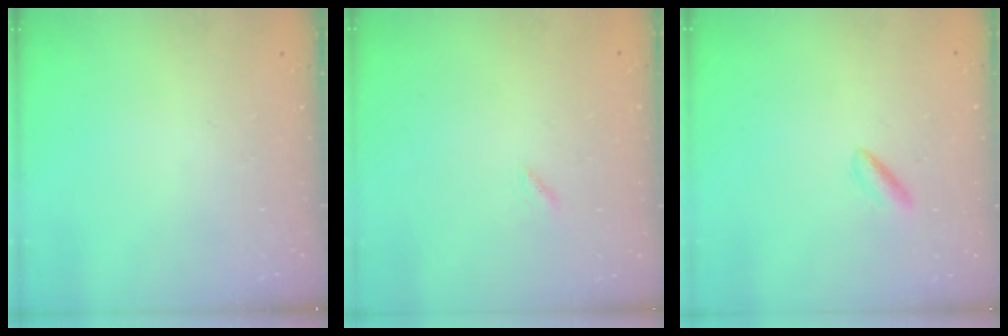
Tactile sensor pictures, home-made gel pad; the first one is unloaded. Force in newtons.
{"total": 1.2, "press": 1.1, "slide": 0.3}
{"total": 1.8, "press": 1.6, "slide": 0.8}